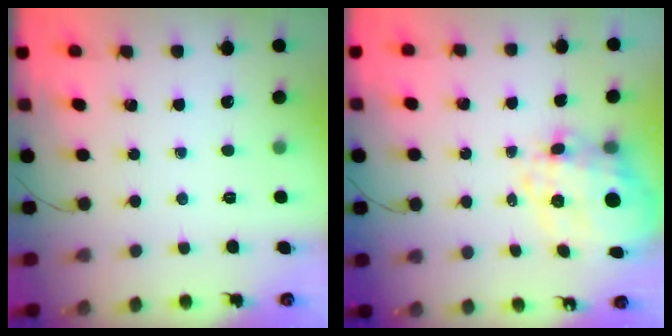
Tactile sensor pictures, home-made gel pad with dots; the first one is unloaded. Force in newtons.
{"total": 13.6, "press": 13.3, "slide": 2.9}